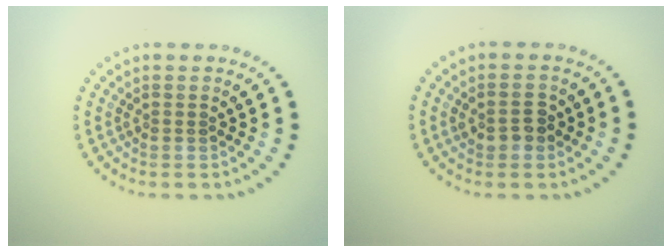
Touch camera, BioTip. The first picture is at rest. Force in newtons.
{"total": 2.1, "press": 2.1, "slide": 0.1}